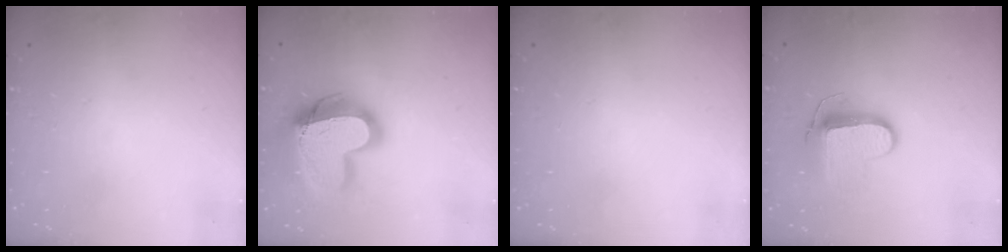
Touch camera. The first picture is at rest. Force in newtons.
{"total": 21.0, "press": 20.9, "slide": 1.9}
{"total": 0.0}
{"total": 10.0, "press": 10.0, "slide": 0.2}